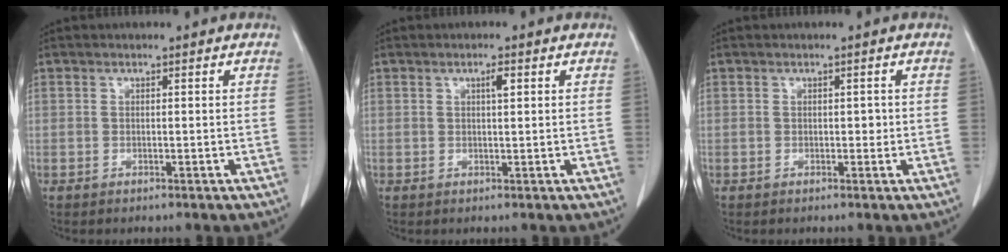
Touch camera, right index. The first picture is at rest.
{"total": 1.5, "force": [0.6, 0.2, 1.3], "torque": [-0.023, 0.001, 0.009]}
{"total": 1.0, "force": [0.0, 0.6, 0.7], "torque": [-0.008, 0.006, 0.001]}